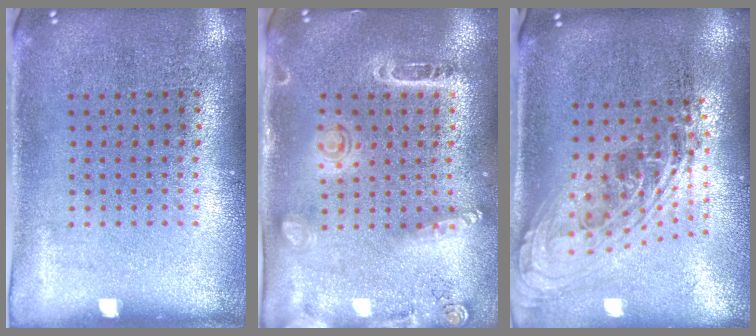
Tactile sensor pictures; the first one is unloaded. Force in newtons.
{"total": 1.5, "press": 1.4, "slide": 0.6}
{"total": 2.2, "press": 1.6, "slide": 1.4}